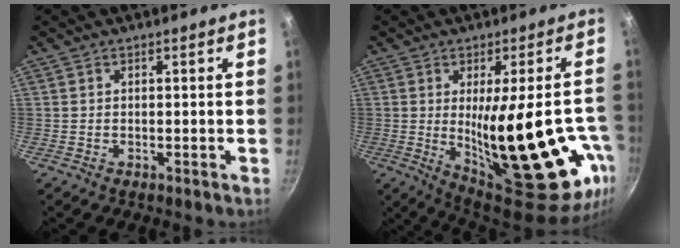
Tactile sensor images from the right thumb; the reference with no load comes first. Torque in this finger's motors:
{"motor_torque": [2.21, 2.79, 2.41, -0.36, 0.43]}